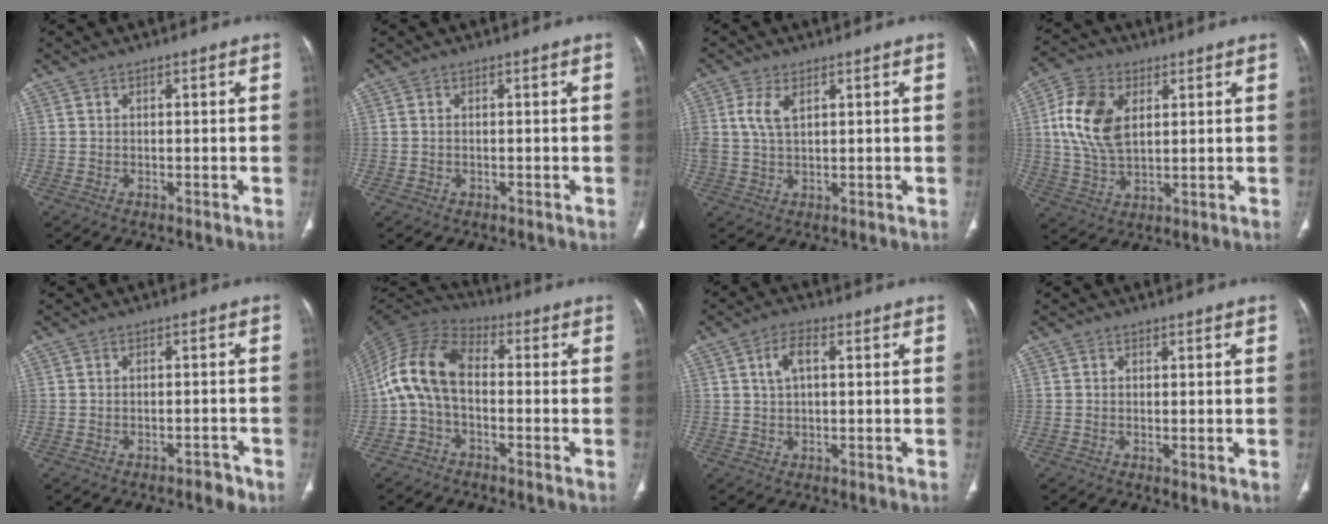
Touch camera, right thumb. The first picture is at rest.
{"total": 0.5, "force": [-0.1, 0.4, 0.3], "torque": [-0.011, 0.001, 0.002]}
{"total": 4.8, "force": [1.8, 2.3, 3.8], "torque": [-0.088, 0.002, 0.039]}
{"total": 12.5, "force": [3.1, 7.7, 9.3], "torque": [-0.180, -0.003, 0.058]}
{"total": 2.6, "force": [-2.0, 1.0, 1.3], "torque": [-0.013, 0.012, -0.024]}
{"total": 11.3, "force": [-1.2, 6.8, 9.0], "torque": [-0.179, 0.034, -0.036]}
{"total": 4.2, "force": [1.2, 2.0, 3.4], "torque": [-0.070, 0.010, 0.022]}
{"total": 1.3, "force": [-0.1, 0.2, 1.3], "torque": [-0.029, -0.009, -0.001]}